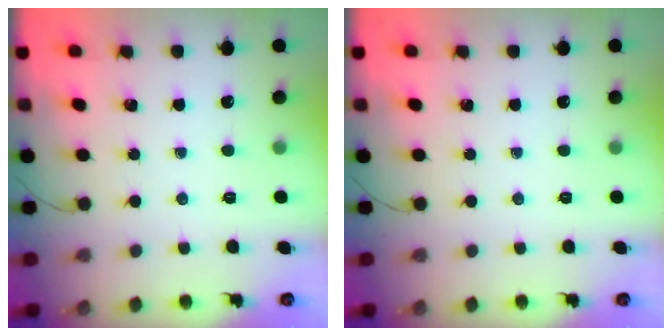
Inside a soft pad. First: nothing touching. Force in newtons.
{"total": 0.0}